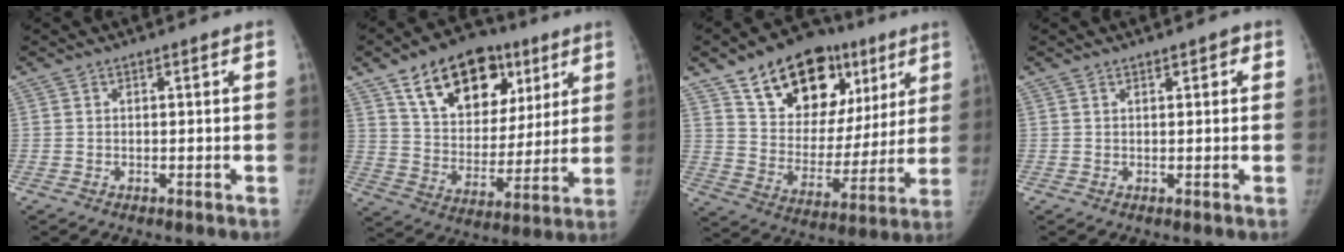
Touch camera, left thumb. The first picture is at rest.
{"total": 21.7, "force": [11.3, 13.8, 12.3], "torque": [-0.145, -0.020, 0.187]}
{"total": 24.7, "force": [13.2, 15.1, 14.4], "torque": [-0.167, -0.013, 0.217]}
{"total": 1.6, "force": [0.8, 0.8, 1.0], "torque": [-0.003, 0.001, 0.009]}